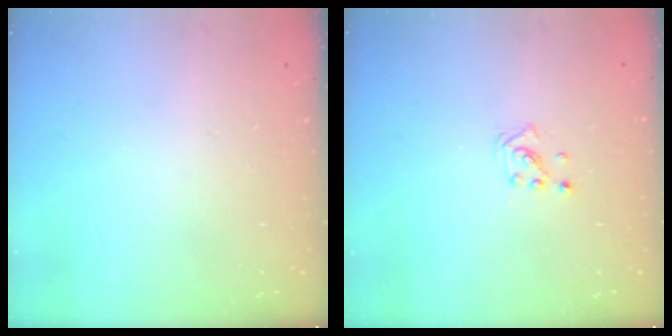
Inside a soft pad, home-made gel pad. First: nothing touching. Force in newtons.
{"total": 1.9, "press": 1.9, "slide": 0.1}